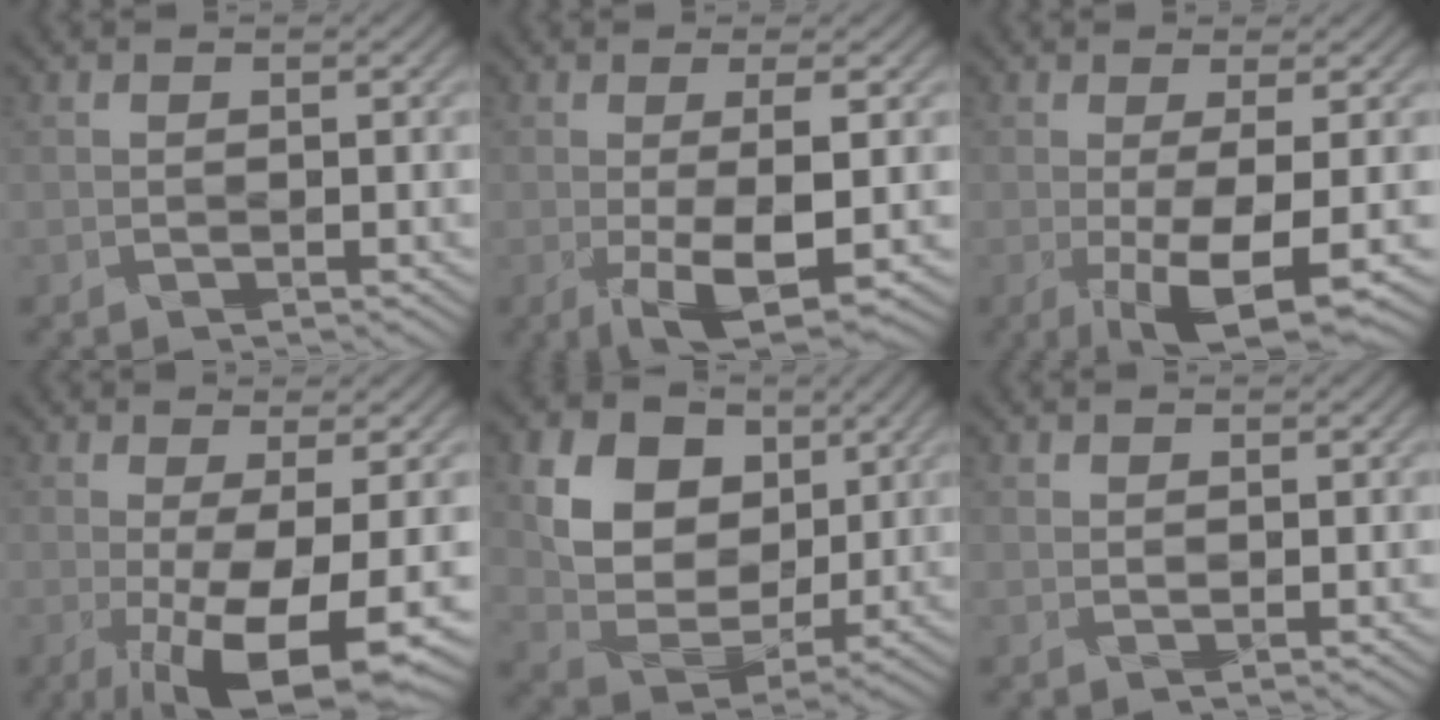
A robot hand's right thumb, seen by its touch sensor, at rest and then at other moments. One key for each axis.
{"total": 7.3, "fx": -1.4, "fy": 1.7, "fz": 7.0, "tx": -0.118, "ty": -0.005, "tz": -0.020}
{"total": 7.7, "fx": -1.7, "fy": 1.9, "fz": 7.3, "tx": -0.122, "ty": -0.008, "tz": -0.023}
{"total": 10.3, "fx": -2.6, "fy": 2.8, "fz": 9.6, "tx": -0.164, "ty": -0.014, "tz": -0.028}
{"total": 11.4, "fx": 4.3, "fy": 8.3, "fz": 6.5, "tx": -0.148, "ty": -0.004, "tz": 0.074}
{"total": 0.9, "fx": 0.8, "fy": 0.3, "fz": 0.4, "tx": -0.013, "ty": -0.003, "tz": 0.017}